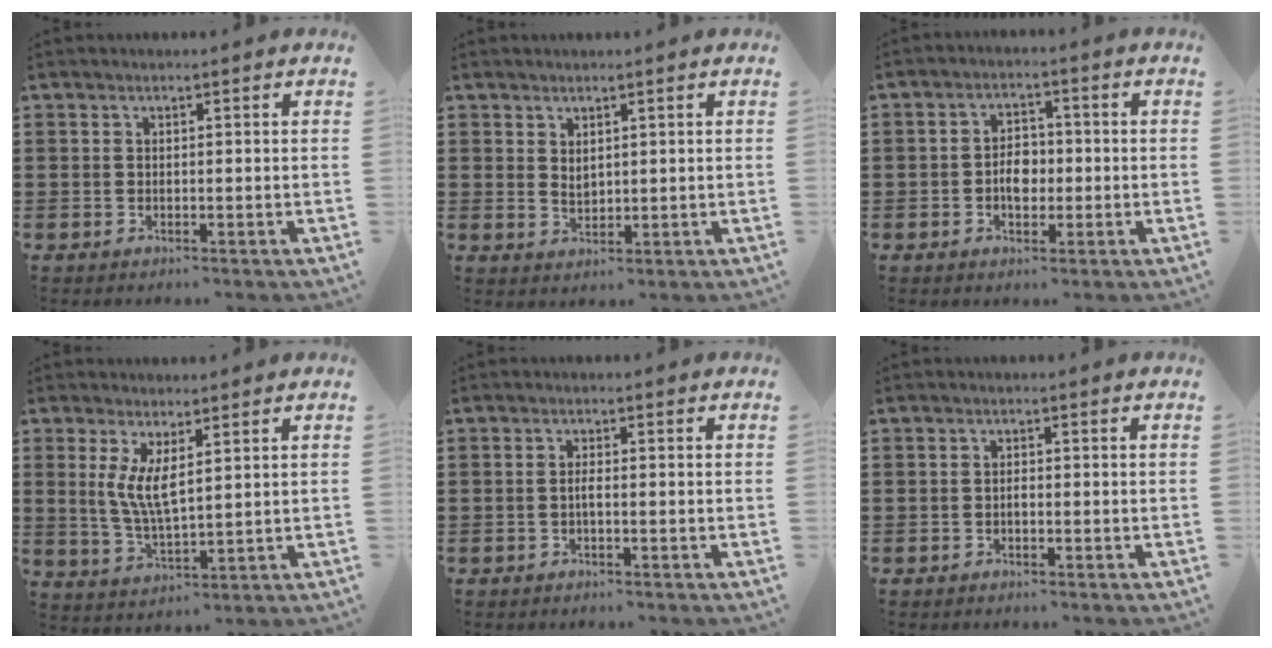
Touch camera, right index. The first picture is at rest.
{"total": 1.7, "force": [1.3, 0.9, 0.7], "torque": [-0.016, 0.004, 0.024]}
{"total": 3.8, "force": [-0.7, 2.5, 2.8], "torque": [-0.046, 0.003, -0.015]}
{"total": 5.8, "force": [2.0, 1.7, 5.1], "torque": [-0.113, -0.004, 0.034]}
{"total": 1.2, "force": [-0.4, 0.1, 1.1], "torque": [-0.023, 0.000, -0.008]}
{"total": 0.7, "force": [-0.3, 0.2, 0.6], "torque": [-0.013, -0.004, -0.005]}